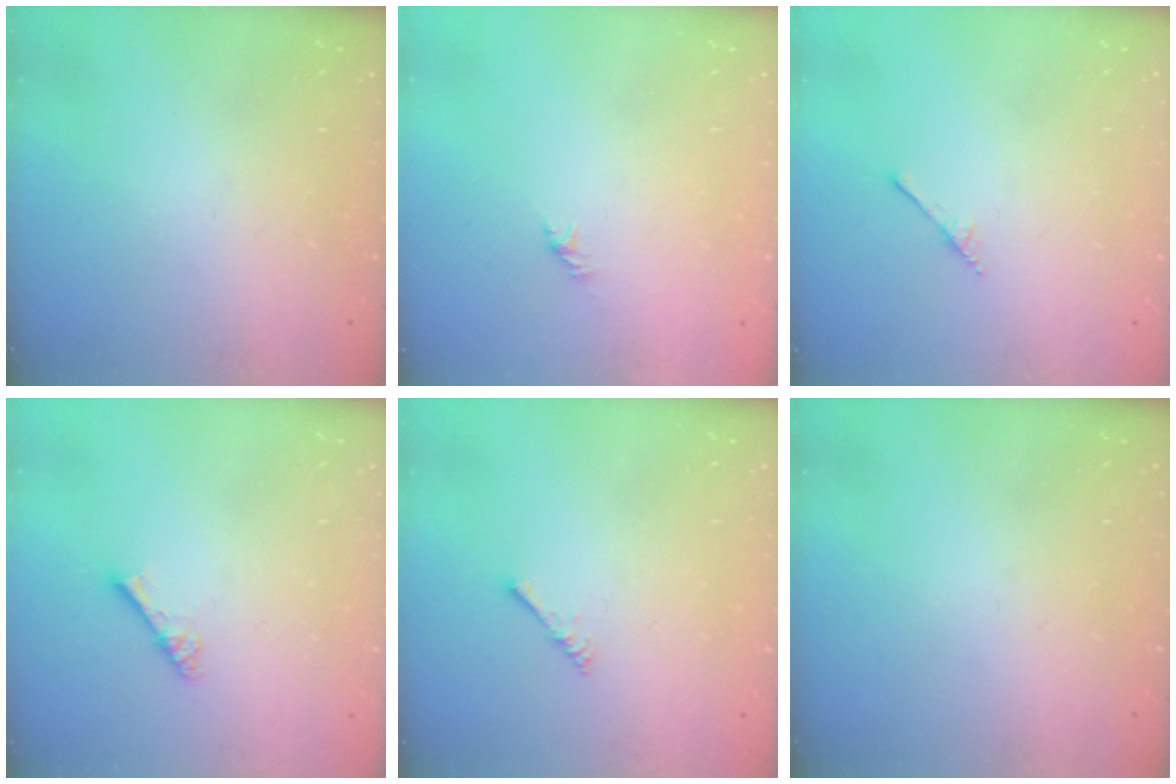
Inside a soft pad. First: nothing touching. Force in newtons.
{"total": 0.0}
{"total": 1.7, "press": 1.7, "slide": 0.1}
{"total": 3.6, "press": 3.6, "slide": 0.3}
{"total": 1.6, "press": 1.6, "slide": 0.4}
{"total": 0.0}